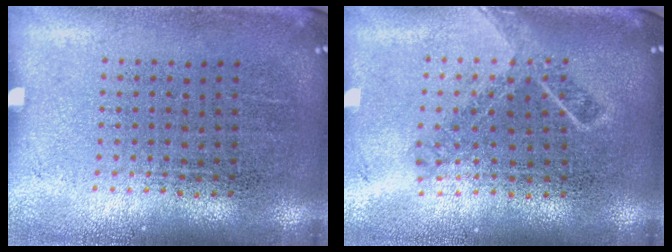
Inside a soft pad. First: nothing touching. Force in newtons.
{"total": 1.7, "press": 1.3, "slide": 1.1}